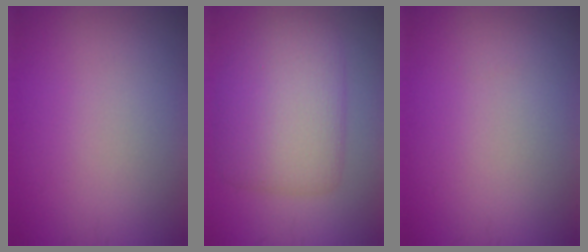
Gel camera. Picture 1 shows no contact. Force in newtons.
{"total": 6.2, "press": 6.2, "slide": 0.2}
{"total": 0.0}